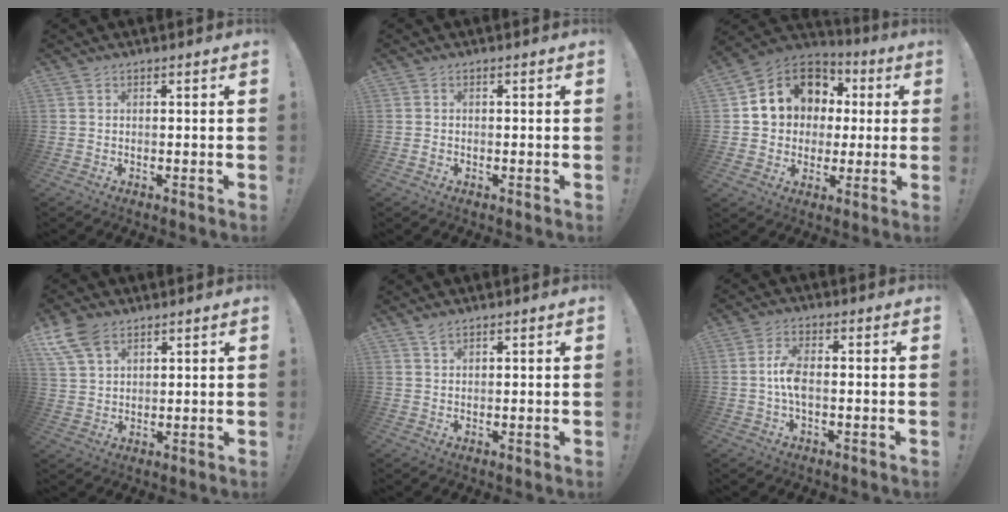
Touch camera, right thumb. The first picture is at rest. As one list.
[{"total": 0.8, "force": [-0.5, 0.5, 0.3], "torque": [-0.005, 0.002, -0.008]}, {"total": 13.1, "force": [3.6, 11.4, 5.4], "torque": [-0.079, -0.011, 0.082]}, {"total": 8.4, "force": [5.4, 4.6, 4.4], "torque": [-0.091, -0.022, 0.106]}, {"total": 1.9, "force": [1.6, 0.4, 1.0], "torque": [-0.012, -0.008, 0.028]}, {"total": 6.2, "force": [-0.9, 2.5, 5.5], "torque": [-0.116, 0.003, -0.017]}]